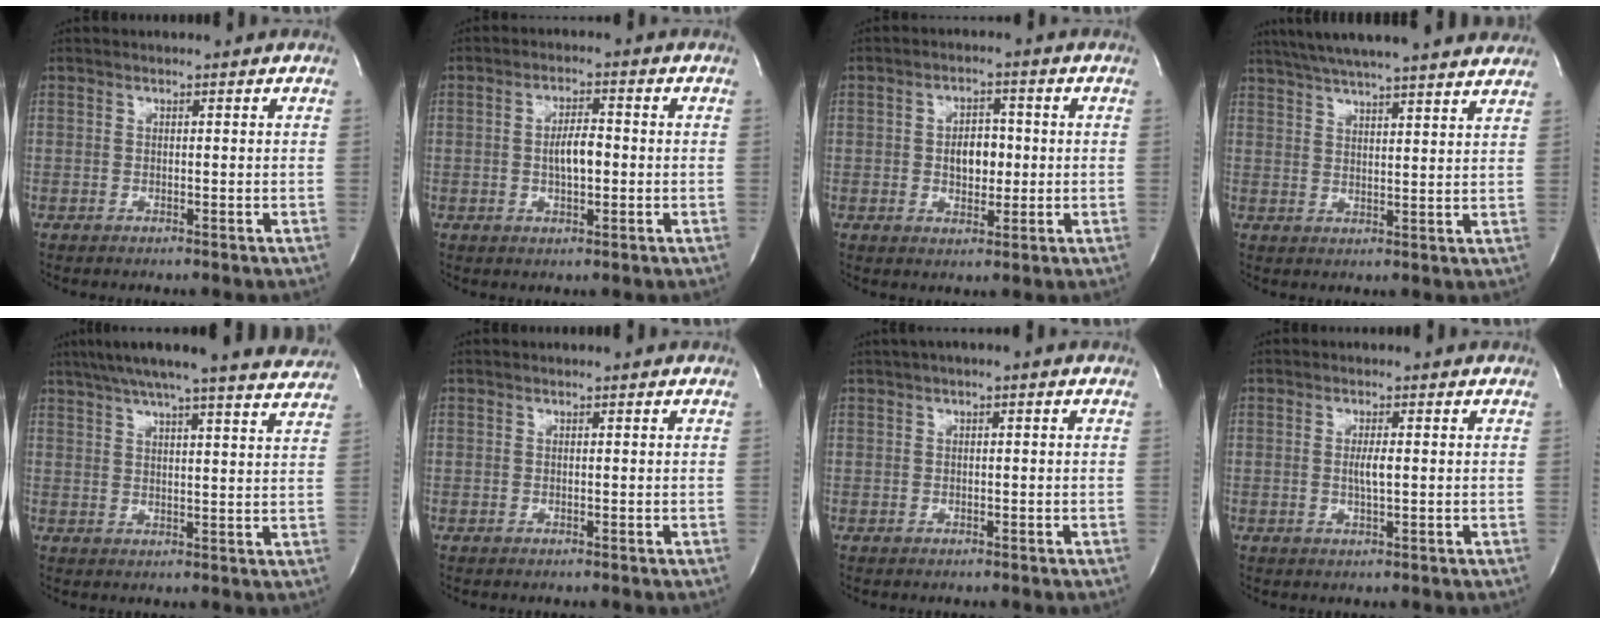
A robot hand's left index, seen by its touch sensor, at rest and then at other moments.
{"total": 4.4, "force": [-0.4, 1.5, 4.1], "torque": [-0.074, 0.002, -0.006]}
{"total": 4.9, "force": [-0.1, 3.0, 3.9], "torque": [-0.061, 0.008, 0.004]}
{"total": 22.4, "force": [19.7, 1.8, 10.5], "torque": [-0.178, 0.024, 0.265]}
{"total": 21.7, "force": [19.5, 1.1, 9.5], "torque": [-0.151, -0.008, 0.240]}
{"total": 0.0}
{"total": 1.3, "force": [0.2, 0.3, 1.3], "torque": [-0.023, 0.005, 0.001]}
{"total": 2.3, "force": [-0.1, 0.2, 2.3], "torque": [-0.046, -0.002, 0.002]}